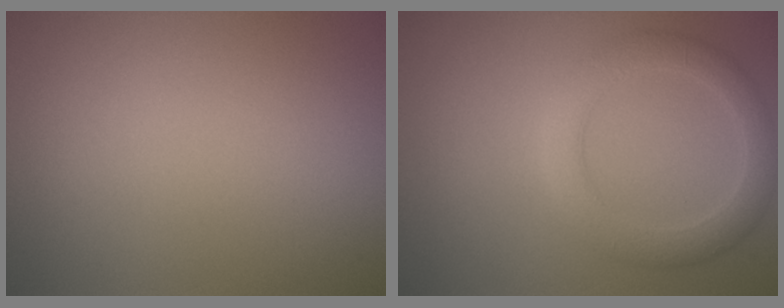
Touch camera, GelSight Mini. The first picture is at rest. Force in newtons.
{"total": 3.6, "press": 3.6, "slide": 0.2}